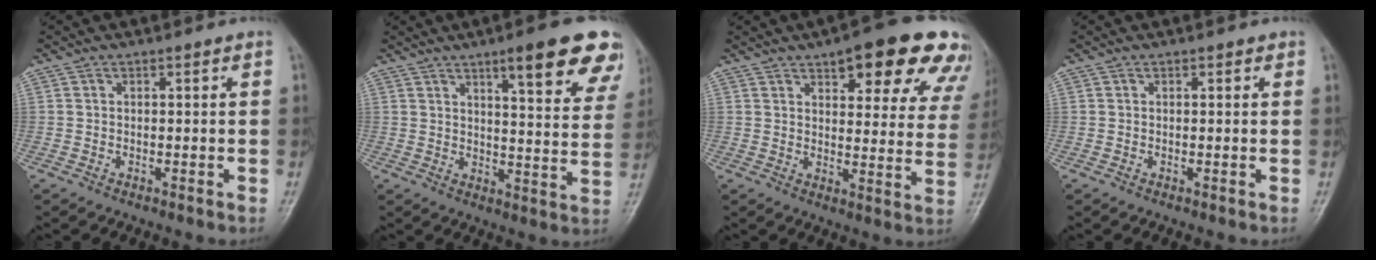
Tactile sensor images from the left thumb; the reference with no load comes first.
{"total": 16.2, "force": [10.2, 3.6, 12.0], "torque": [-0.119, -0.046, 0.127]}
{"total": 19.9, "force": [12.1, 7.1, 14.2], "torque": [-0.136, -0.030, 0.142]}
{"total": 0.6, "force": [0.4, 0.4, 0.2], "torque": [0.003, -0.001, 0.000]}